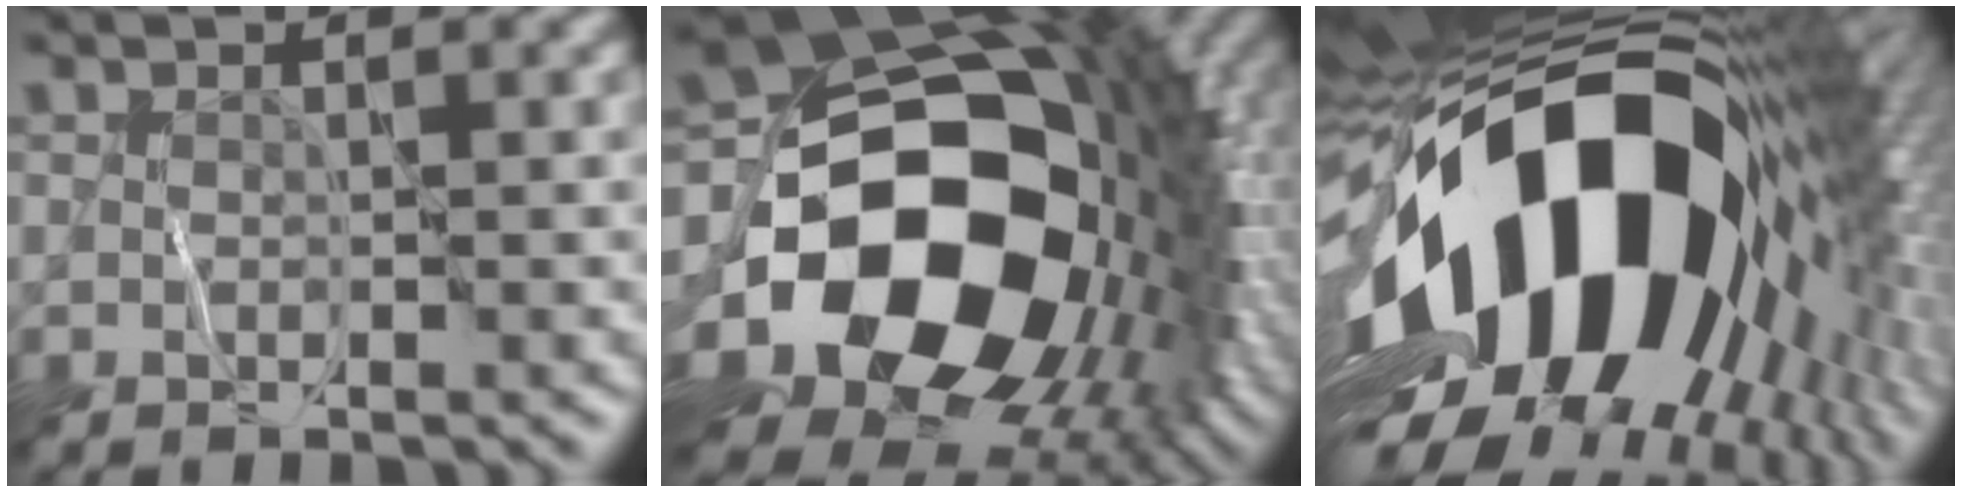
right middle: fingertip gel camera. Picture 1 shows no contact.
{"total": 21.2, "force": [-5.2, 14.6, 14.4], "torque": [-0.268, -0.034, -0.069]}
{"total": 20.7, "force": [-1.5, 12.3, 16.7], "torque": [-0.285, -0.016, -0.037]}